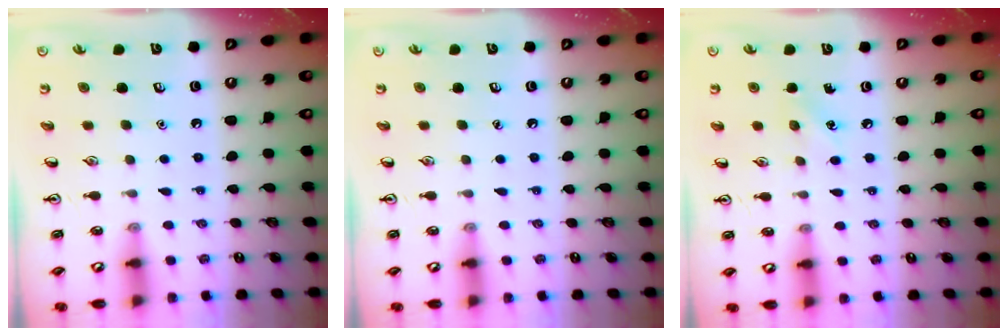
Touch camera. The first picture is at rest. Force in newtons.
{"total": 0.0}
{"total": 4.8, "press": 4.6, "slide": 1.4}